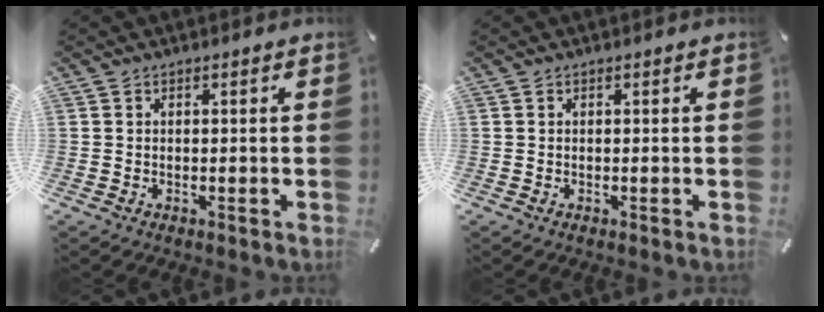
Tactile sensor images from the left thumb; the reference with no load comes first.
{"total": 0.0}